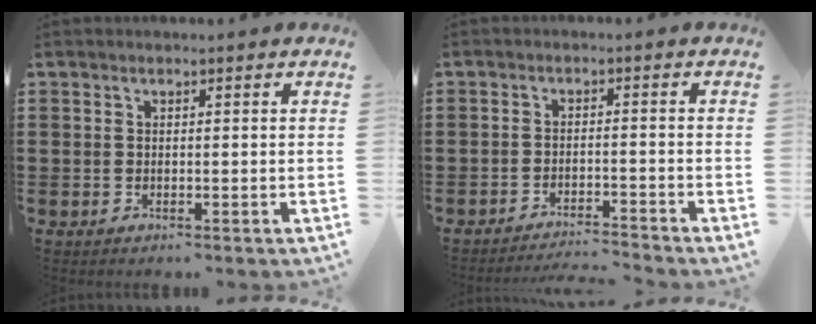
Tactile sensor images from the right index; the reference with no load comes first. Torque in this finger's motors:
{"motor_torque": [0.05, -0.01, 0.03, 0.00]}